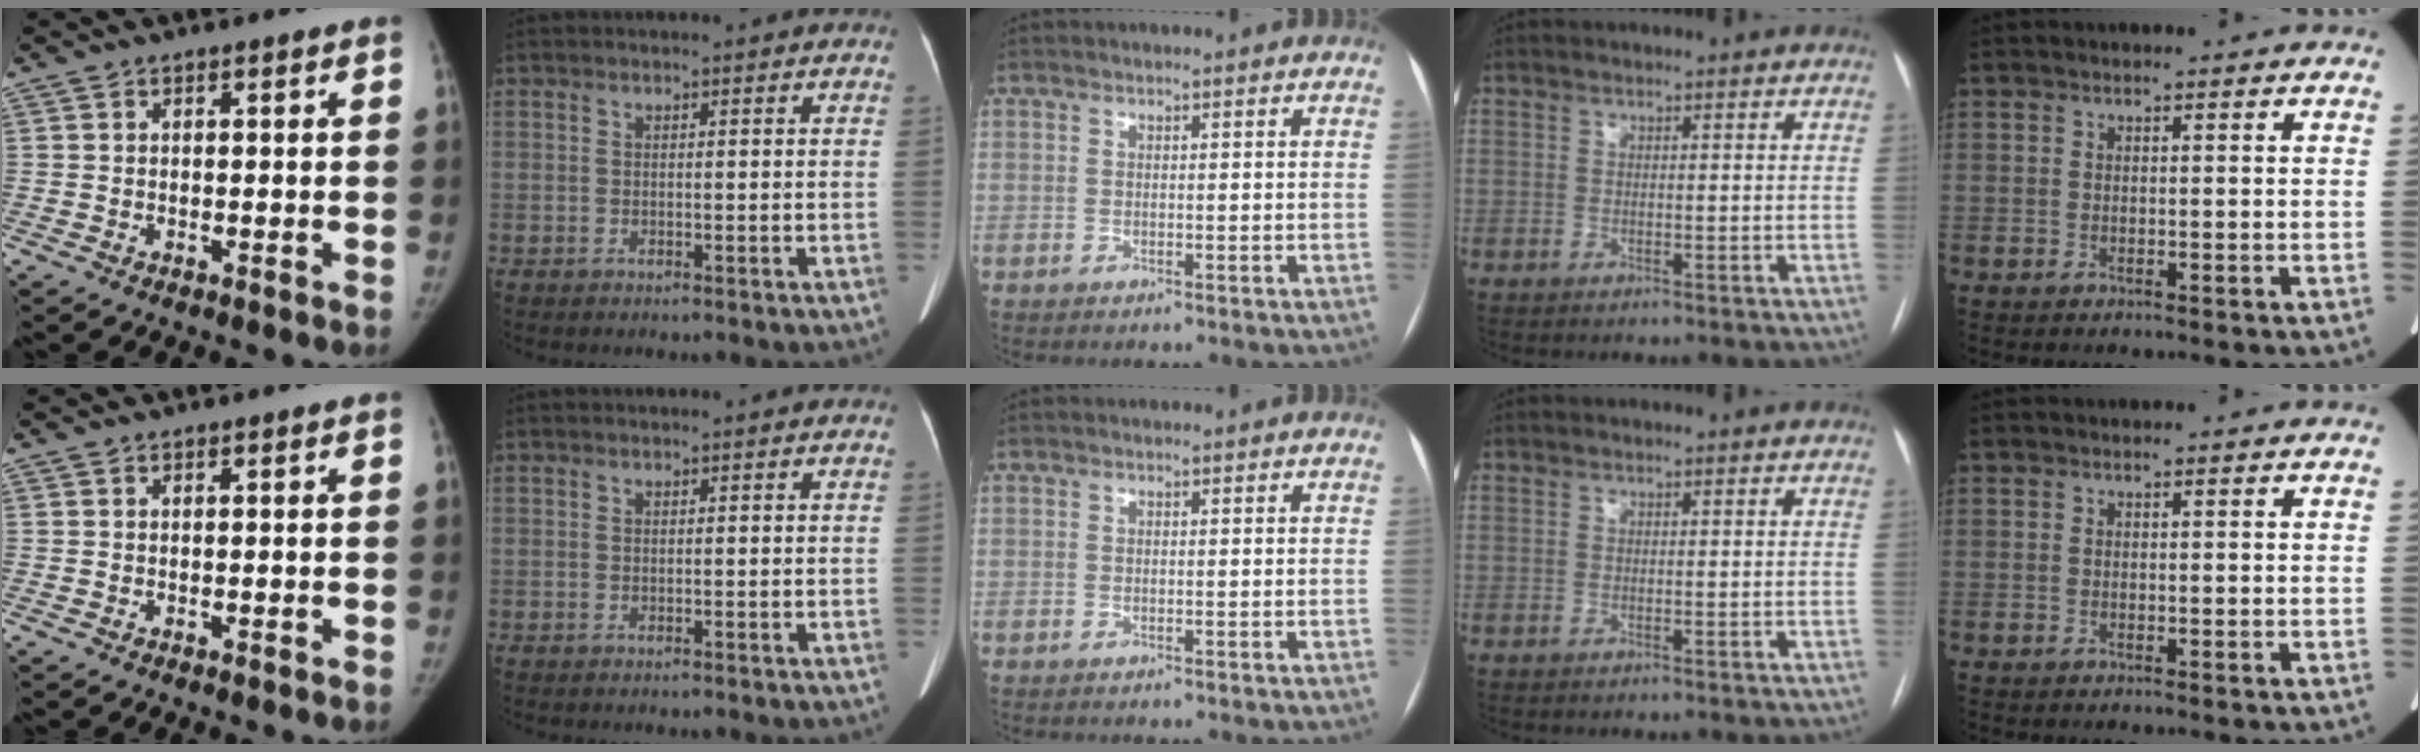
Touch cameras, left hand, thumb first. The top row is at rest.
{}